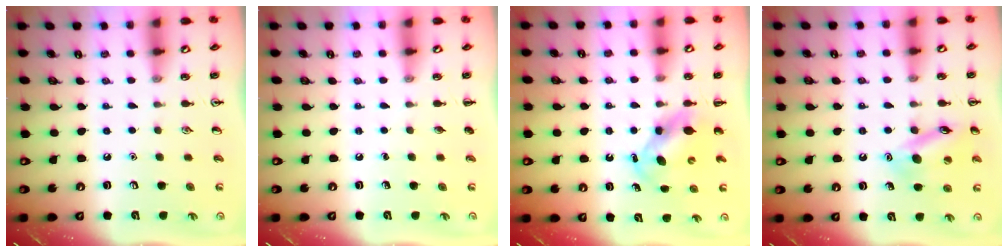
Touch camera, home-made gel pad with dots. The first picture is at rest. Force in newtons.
{"total": 0.0}
{"total": 6.6, "press": 6.5, "slide": 1.0}
{"total": 13.1, "press": 12.9, "slide": 2.3}